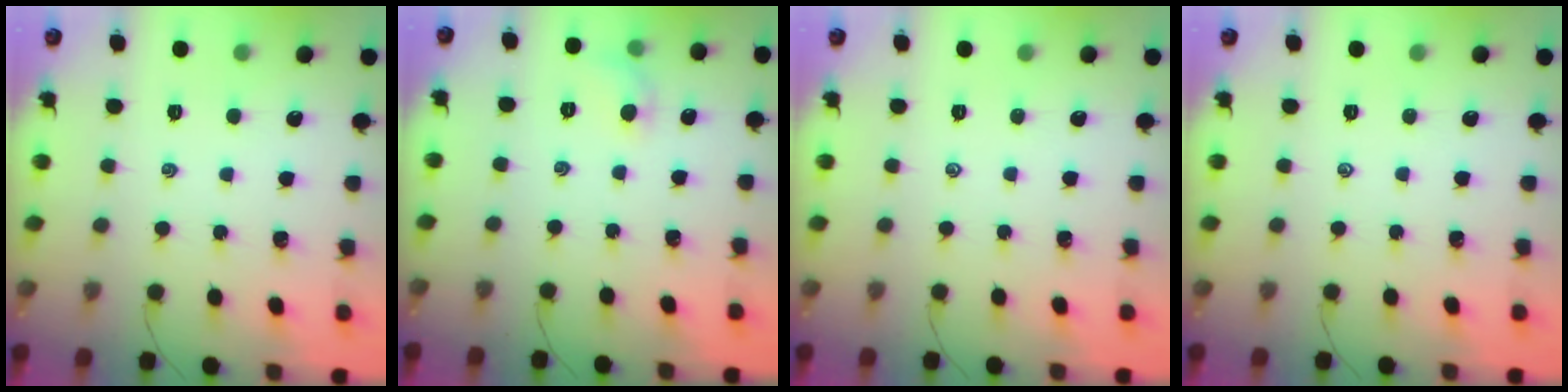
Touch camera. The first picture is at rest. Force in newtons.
{"total": 5.6, "press": 5.4, "slide": 1.3}
{"total": 0.0}
{"total": 0.0}